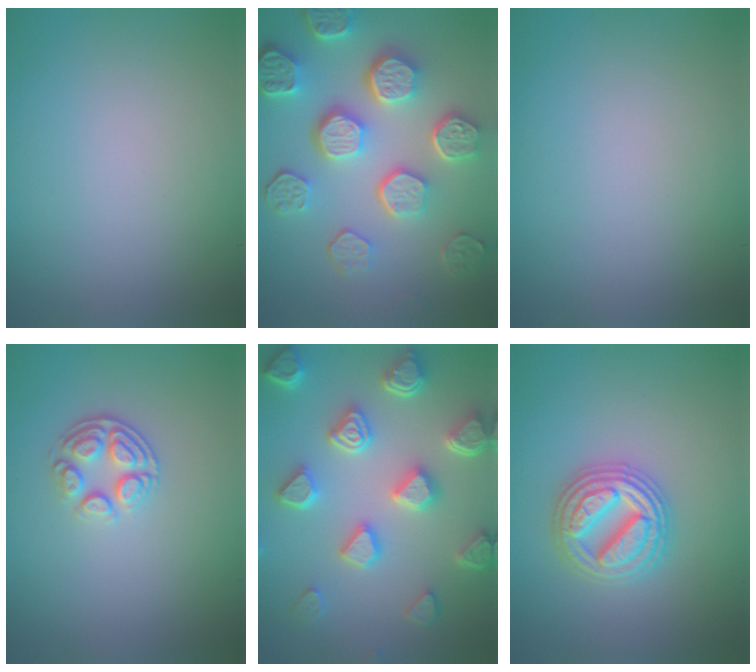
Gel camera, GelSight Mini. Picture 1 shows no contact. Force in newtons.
{"total": 8.4, "press": 6.2, "slide": 5.7}
{"total": 0.0}
{"total": 2.8, "press": 2.6, "slide": 1.2}
{"total": 6.9, "press": 5.6, "slide": 4.1}
{"total": 4.9, "press": 4.9, "slide": 0.6}